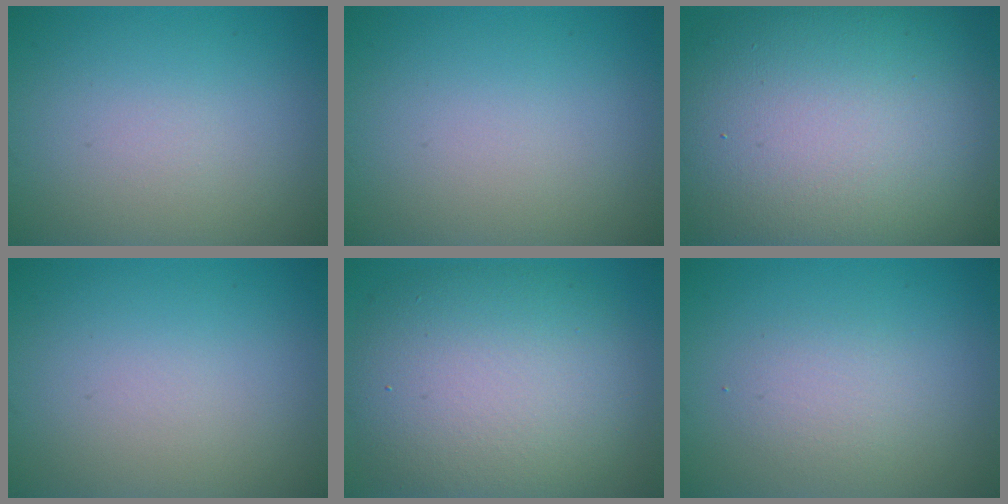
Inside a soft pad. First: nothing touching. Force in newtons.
{"total": 1.6, "press": 1.6, "slide": 0.0}
{"total": 18.0, "press": 18.0, "slide": 0.8}
{"total": 0.0}
{"total": 10.3, "press": 10.2, "slide": 0.7}
{"total": 1.8, "press": 1.8, "slide": 0.0}